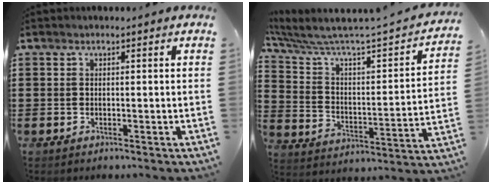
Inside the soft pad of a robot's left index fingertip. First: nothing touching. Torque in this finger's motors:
{"motor_torque": [0.65, -1.49, 0.20, 0.06]}